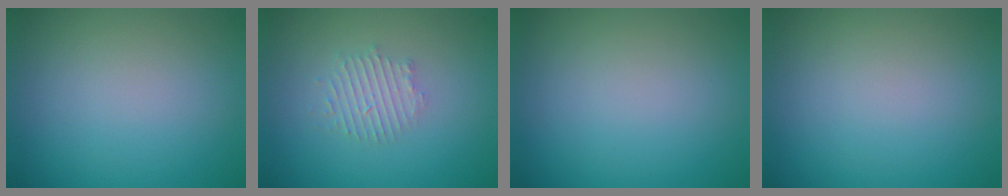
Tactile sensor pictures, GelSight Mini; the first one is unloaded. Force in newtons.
{"total": 2.1, "press": 2.1, "slide": 0.4}
{"total": 0.0}
{"total": 0.0}